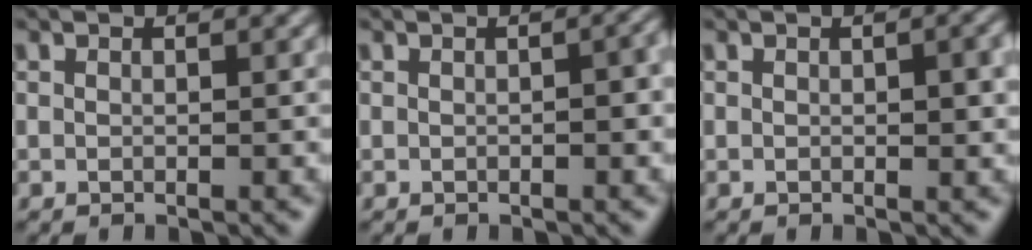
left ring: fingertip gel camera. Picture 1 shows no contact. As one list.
[{"total": 1.7, "force": [-0.2, 0.5, 1.6], "torque": [-0.021, 0.004, 0.000]}, {"total": 2.0, "force": [0.2, 0.8, 1.8], "torque": [-0.023, 0.001, 0.003]}]